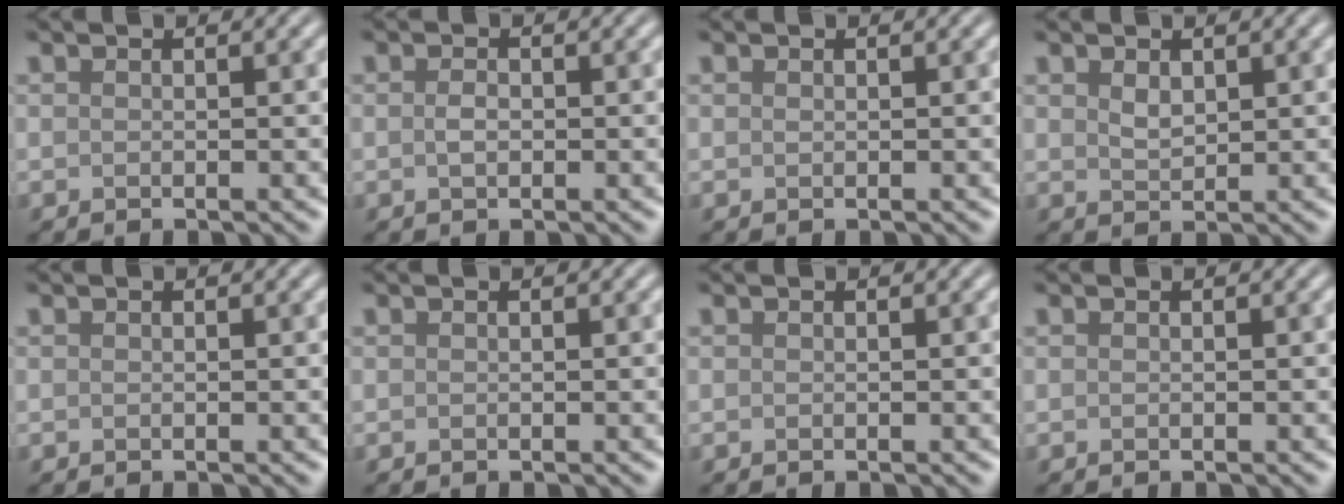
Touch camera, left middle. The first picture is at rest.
{"total": 1.1, "force": [-0.1, 0.7, 0.9], "torque": [-0.019, 0.000, -0.003]}
{"total": 0.0}
{"total": 1.4, "force": [0.7, 0.8, 0.9], "torque": [-0.020, -0.001, 0.019]}
{"total": 0.0}
{"total": 0.0}
{"total": 0.0}
{"total": 0.0}